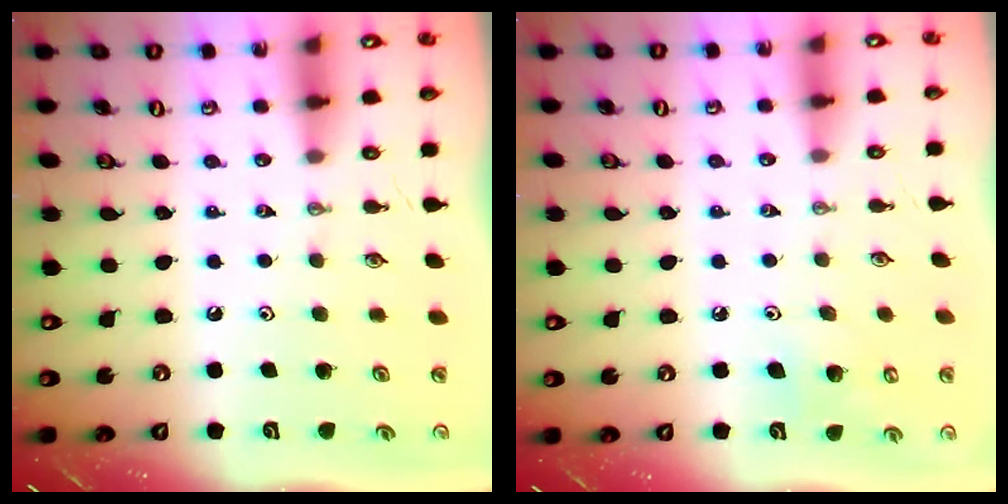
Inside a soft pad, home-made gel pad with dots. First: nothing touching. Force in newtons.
{"total": 7.7, "press": 7.5, "slide": 1.7}